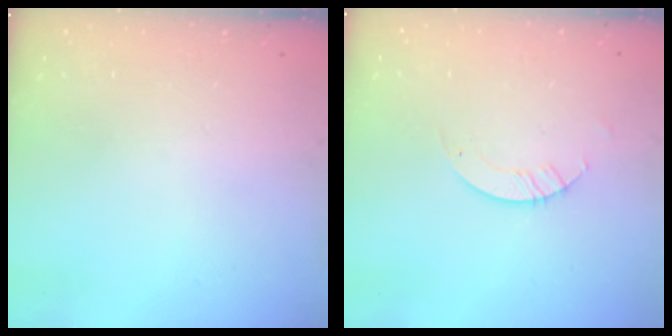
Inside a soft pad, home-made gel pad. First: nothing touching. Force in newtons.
{"total": 2.8, "press": 2.8, "slide": 0.2}